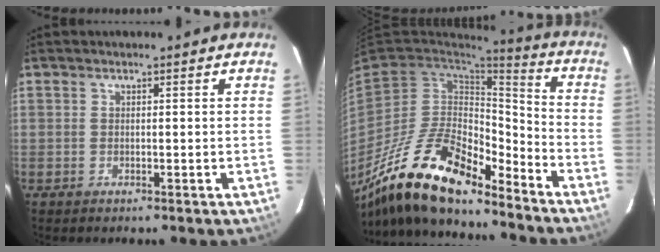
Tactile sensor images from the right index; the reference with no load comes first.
{"total": 20.8, "force": [-15.2, 6.9, 12.4], "torque": [-0.241, -0.020, -0.277]}